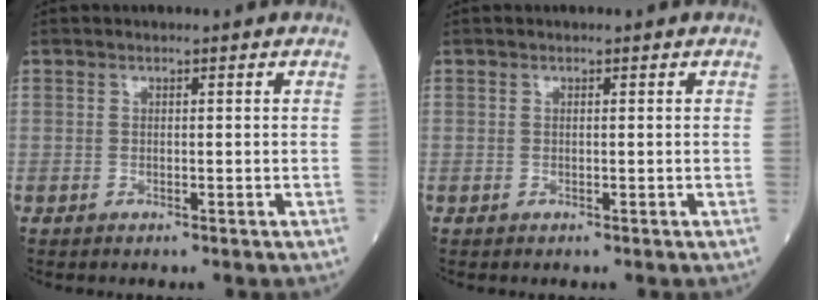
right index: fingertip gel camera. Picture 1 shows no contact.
{"total": 0.0}